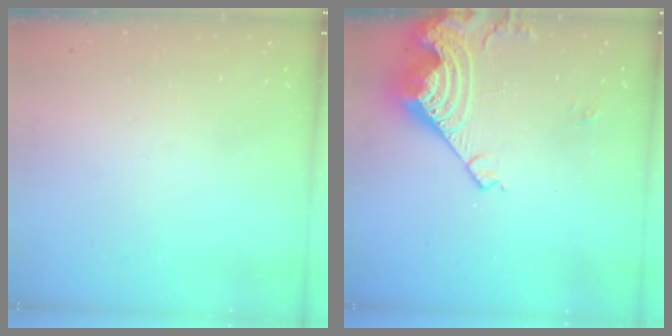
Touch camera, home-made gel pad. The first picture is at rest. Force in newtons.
{"total": 12.9, "press": 12.8, "slide": 1.4}